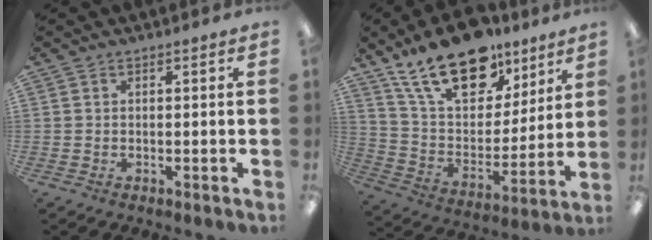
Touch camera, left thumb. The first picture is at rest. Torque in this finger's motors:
{"motor_torque": [0.45, 0.72, 1.52, -1.25, 0.14]}